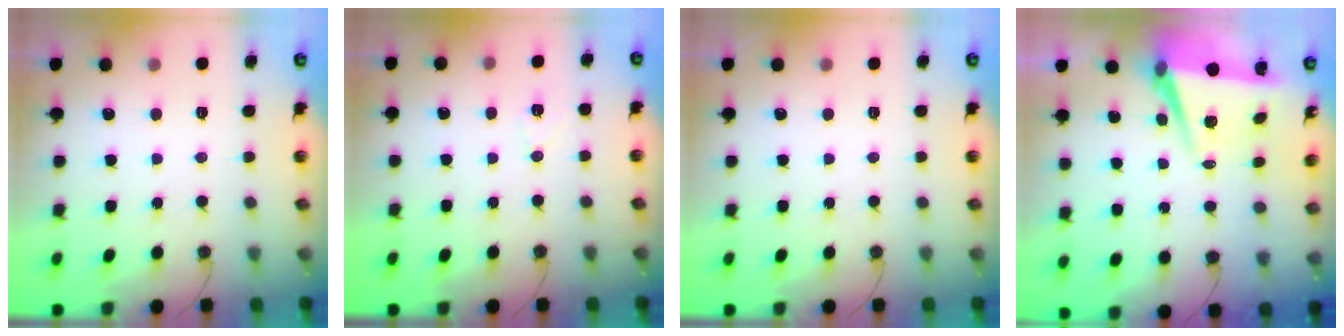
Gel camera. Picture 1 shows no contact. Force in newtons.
{"total": 5.3, "press": 4.2, "slide": 3.3}
{"total": 0.0}
{"total": 6.8, "press": 6.0, "slide": 3.2}